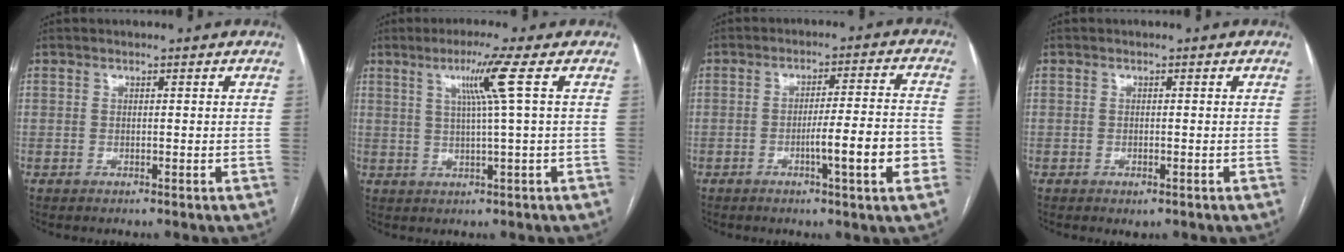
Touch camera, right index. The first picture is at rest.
{"total": 6.0, "force": [2.0, -1.9, 5.3], "torque": [-0.103, 0.000, 0.041]}
{"total": 9.7, "force": [-3.2, 0.1, 9.2], "torque": [-0.133, 0.003, -0.048]}
{"total": 1.1, "force": [-0.6, 0.5, 0.8], "torque": [-0.011, -0.002, -0.003]}